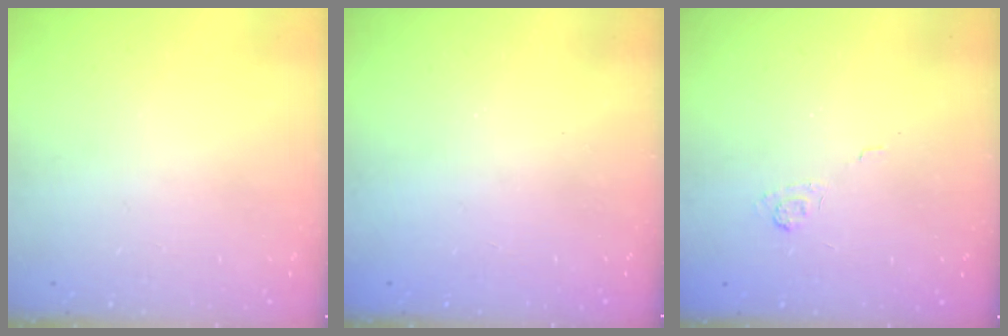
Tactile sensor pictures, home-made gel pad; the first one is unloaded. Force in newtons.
{"total": 2.5, "press": 2.4, "slide": 0.8}
{"total": 2.5, "press": 2.1, "slide": 1.4}